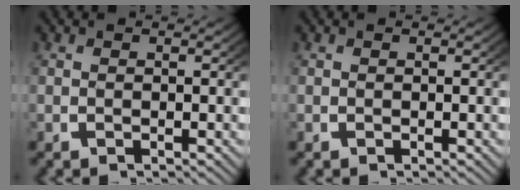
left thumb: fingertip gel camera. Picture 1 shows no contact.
{"total": 0.0}